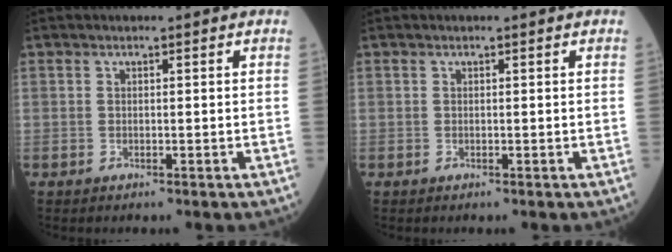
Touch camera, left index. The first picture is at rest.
{"total": 0.0}